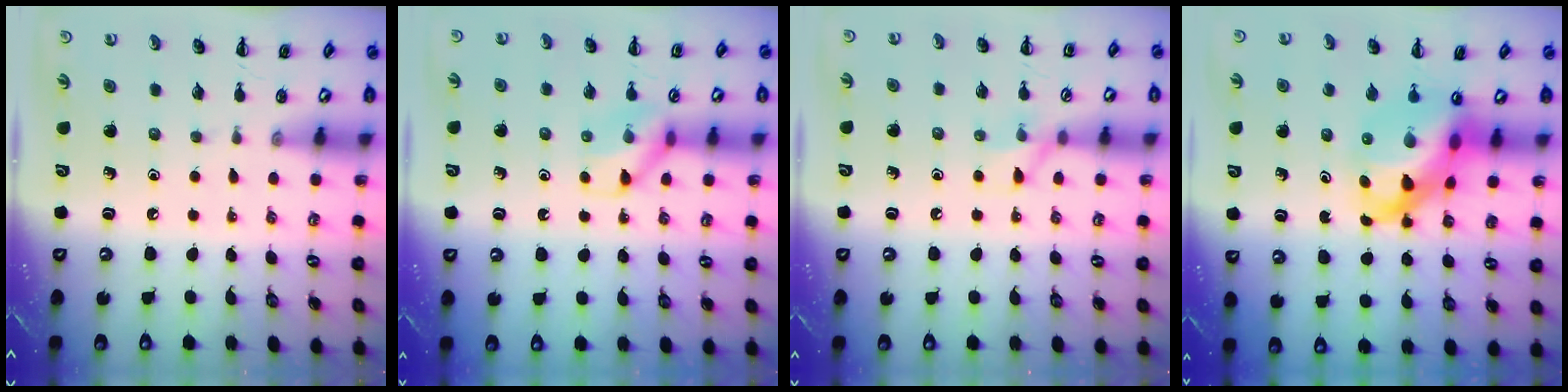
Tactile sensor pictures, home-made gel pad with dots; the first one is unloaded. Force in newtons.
{"total": 9.8, "press": 9.7, "slide": 0.7}
{"total": 6.1, "press": 6.1, "slide": 1.0}
{"total": 13.1, "press": 12.6, "slide": 3.5}